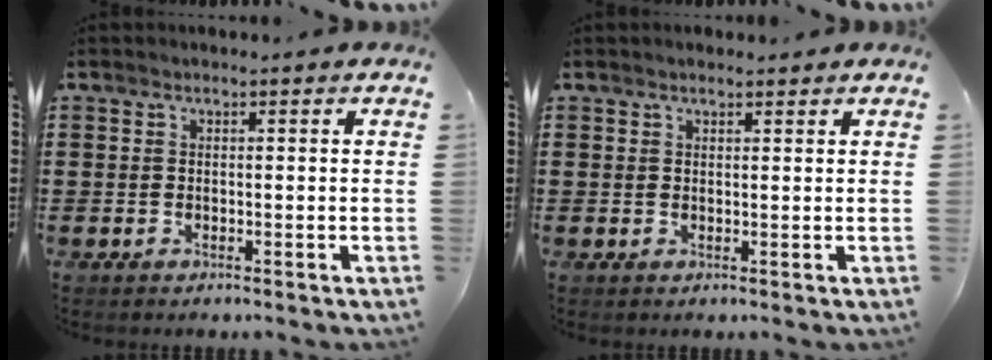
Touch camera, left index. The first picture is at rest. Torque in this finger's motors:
{"motor_torque": [0.12, 0.11, 0.01, -0.01]}